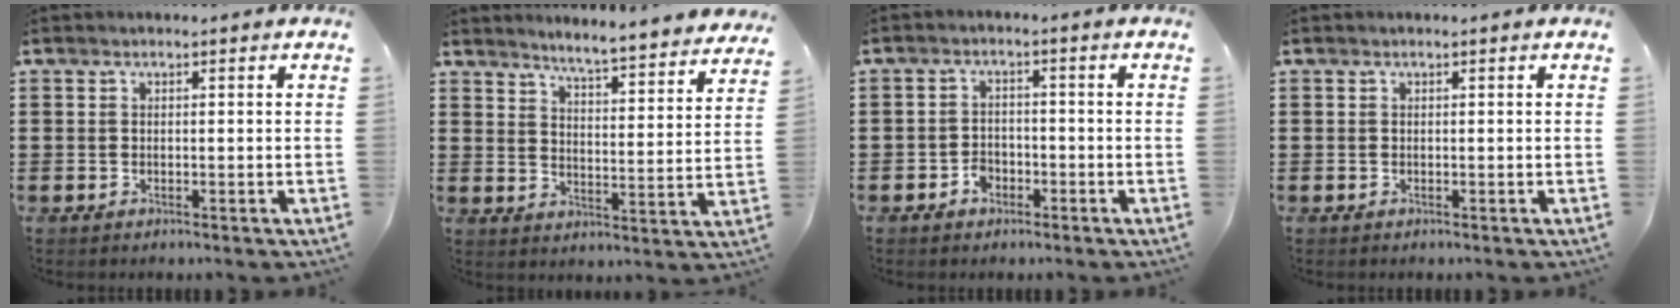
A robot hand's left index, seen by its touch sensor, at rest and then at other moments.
{"total": 4.5, "force": [4.3, -1.0, 0.6], "torque": [-0.034, -0.039, 0.069]}
{"total": 2.4, "force": [-1.6, 1.6, 0.8], "torque": [-0.020, 0.003, -0.035]}
{"total": 0.0}